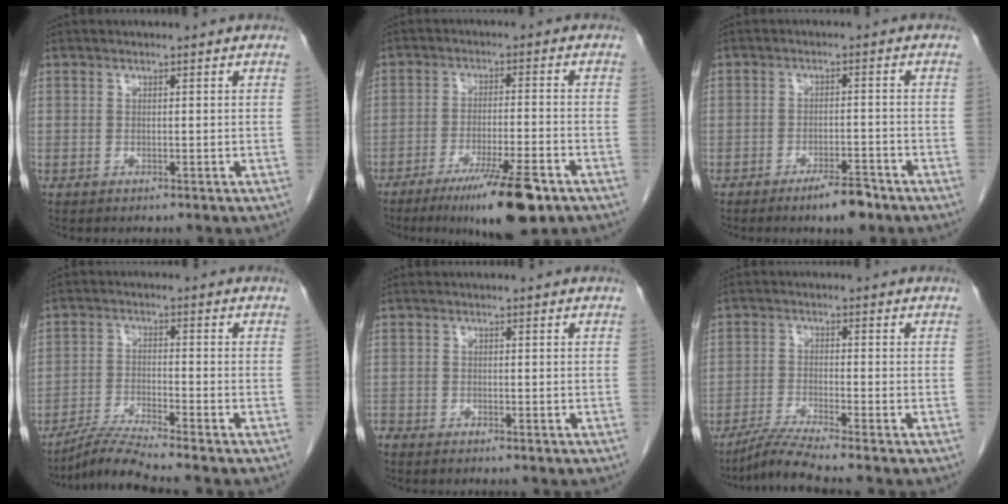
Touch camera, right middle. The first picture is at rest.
{"total": 11.3, "force": [-7.2, 1.0, 8.7], "torque": [-0.139, -0.025, -0.113]}
{"total": 4.6, "force": [-3.5, 0.9, 2.9], "torque": [-0.047, -0.001, -0.055]}
{"total": 5.9, "force": [-5.2, -1.8, 1.9], "torque": [-0.042, -0.024, -0.101]}
{"total": 0.8, "force": [-0.8, 0.2, 0.1], "torque": [-0.007, -0.001, -0.016]}
{"total": 5.2, "force": [-4.4, -1.6, 2.3], "torque": [-0.049, -0.025, -0.088]}